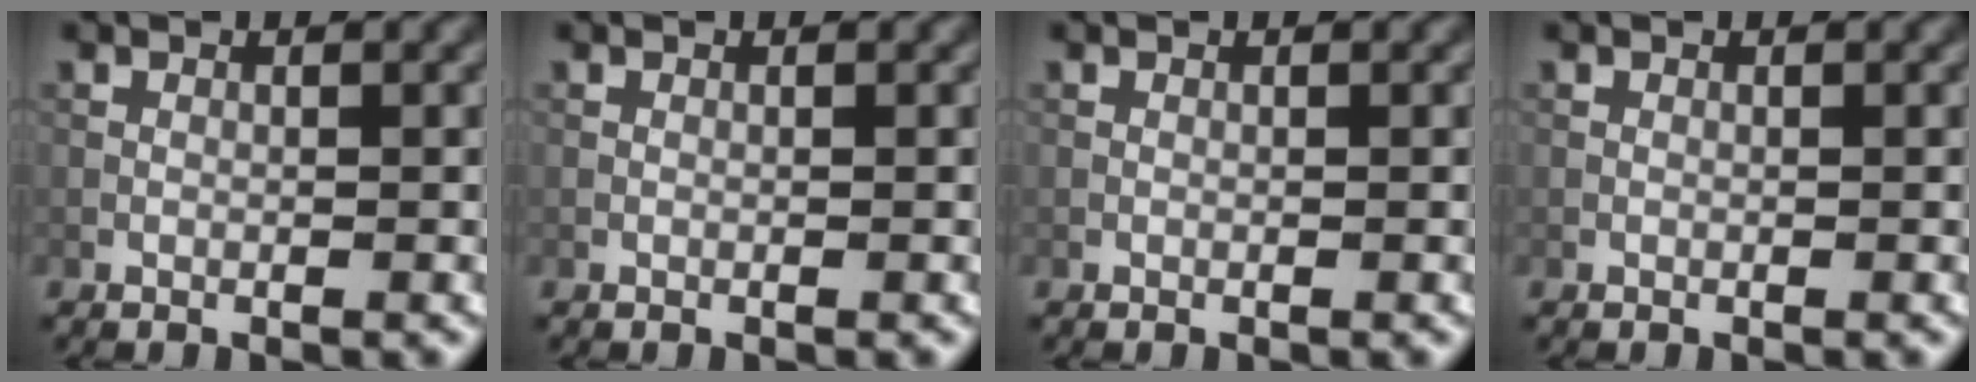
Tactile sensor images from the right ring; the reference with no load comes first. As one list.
[{"total": 0.0}, {"total": 0.0}, {"total": 0.0}]